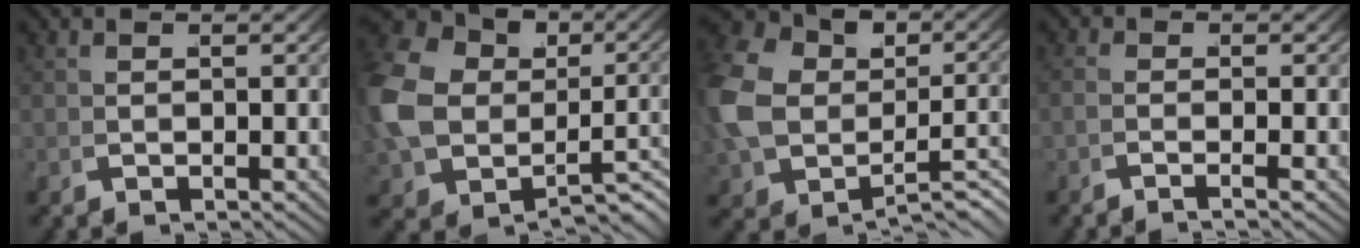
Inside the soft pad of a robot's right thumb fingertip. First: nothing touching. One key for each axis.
{"total": 12.1, "fx": -0.7, "fy": 9.6, "fz": 7.3, "tx": -0.186, "ty": -0.042, "tz": 0.012}
{"total": 10.0, "fx": -0.5, "fy": 7.8, "fz": 6.3, "tx": -0.150, "ty": -0.022, "tz": 0.006}
{"total": 1.2, "fx": -0.9, "fy": -0.4, "fz": 0.7, "tx": -0.016, "ty": -0.006, "tz": -0.017}